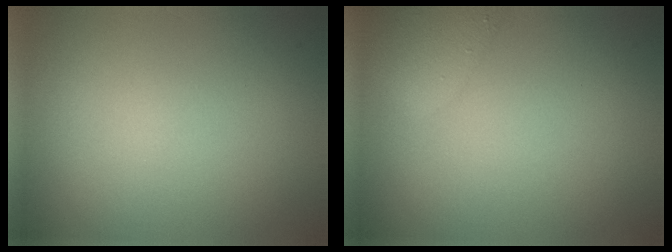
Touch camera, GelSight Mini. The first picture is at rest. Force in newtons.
{"total": 2.7, "press": 2.7, "slide": 0.2}